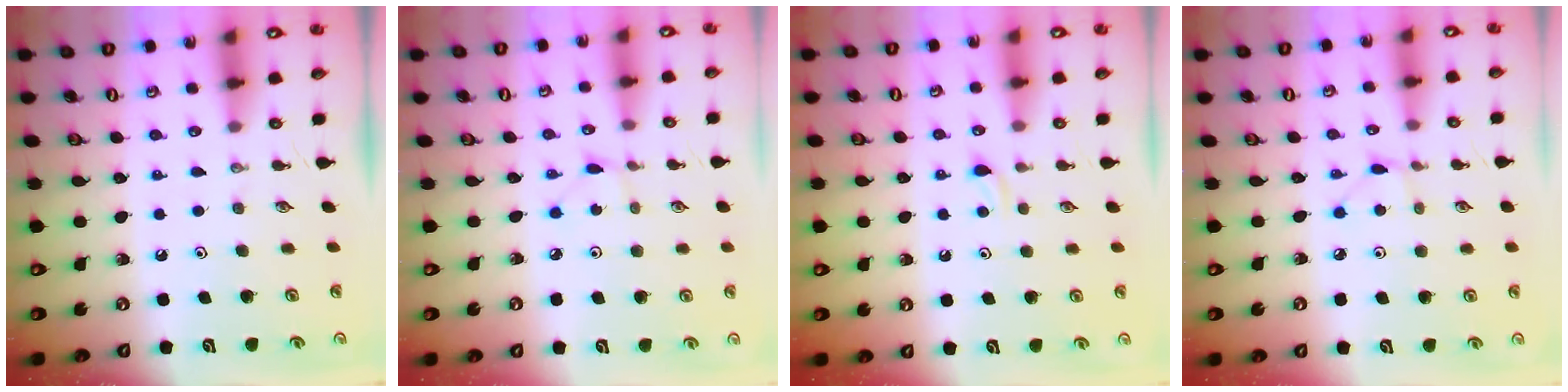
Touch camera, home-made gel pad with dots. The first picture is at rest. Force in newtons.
{"total": 0.8, "press": 0.8, "slide": 0.1}
{"total": 3.3, "press": 3.3, "slide": 0.5}
{"total": 2.9, "press": 2.9, "slide": 0.4}